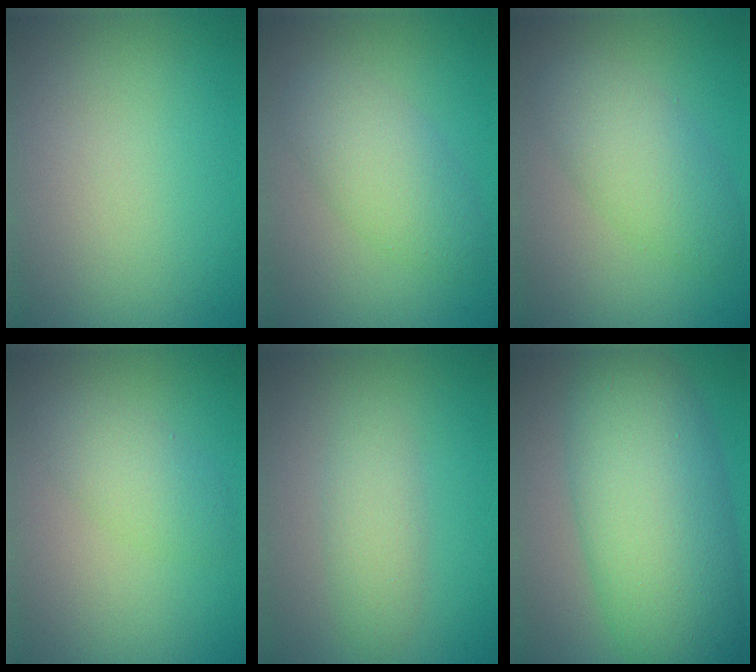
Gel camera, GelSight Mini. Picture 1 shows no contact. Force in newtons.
{"total": 3.7, "press": 3.7, "slide": 0.1}
{"total": 4.1, "press": 4.1, "slide": 0.1}
{"total": 2.5, "press": 2.5, "slide": 0.1}
{"total": 2.3, "press": 2.3, "slide": 0.0}
{"total": 10.3, "press": 10.3, "slide": 0.3}